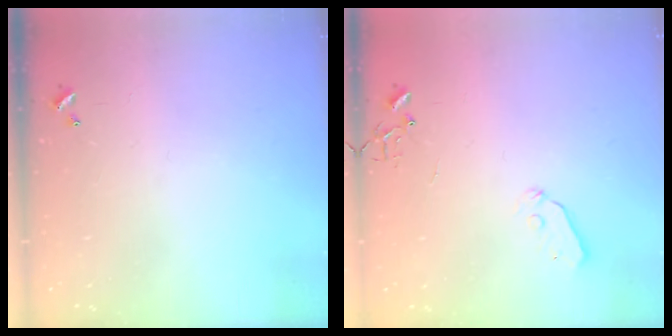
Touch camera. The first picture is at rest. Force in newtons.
{"total": 4.5, "press": 4.4, "slide": 0.7}